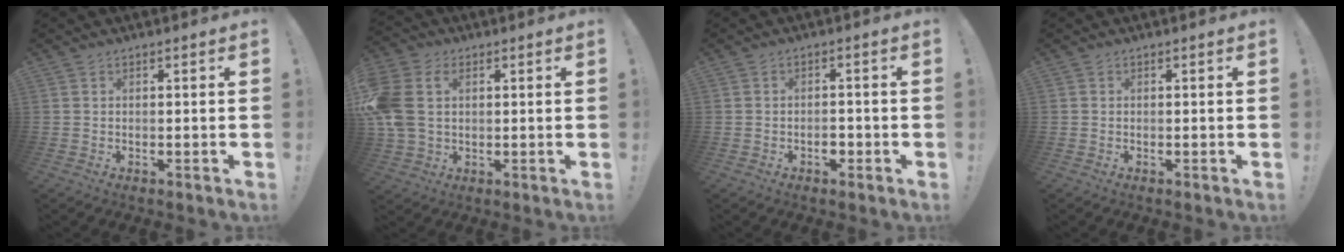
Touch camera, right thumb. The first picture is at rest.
{"total": 11.4, "force": [2.0, 8.4, 7.4], "torque": [-0.181, 0.000, 0.041]}
{"total": 2.9, "force": [-1.6, 1.8, 1.6], "torque": [-0.024, 0.004, -0.028]}
{"total": 0.0}